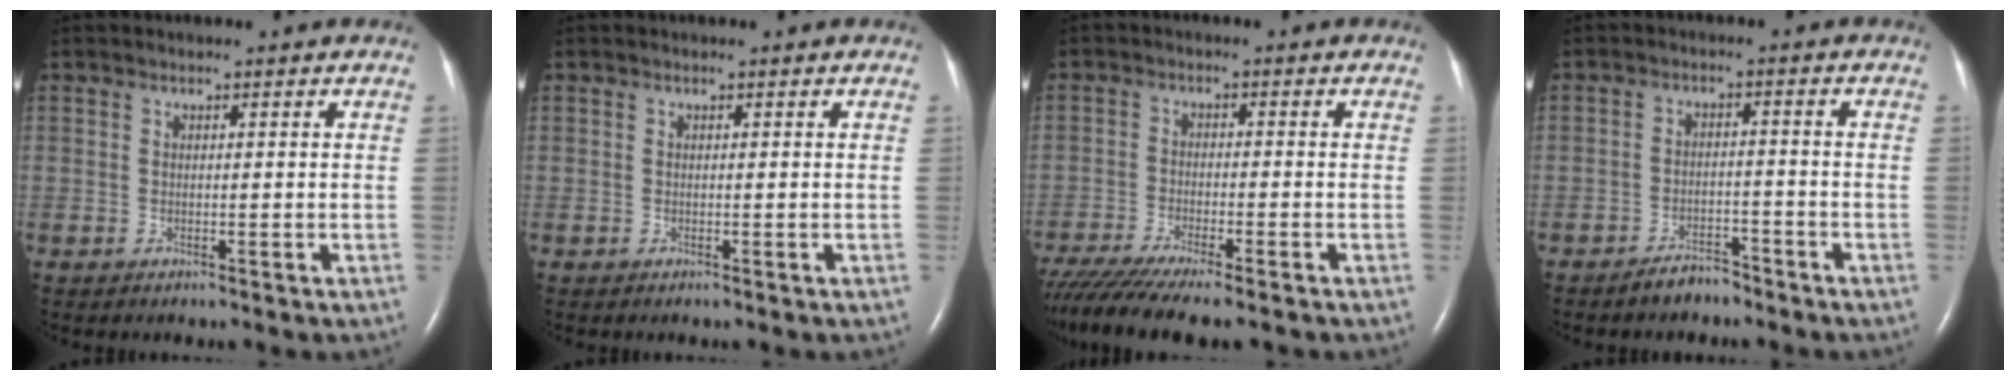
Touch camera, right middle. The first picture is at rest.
{"total": 0.0}
{"total": 11.8, "force": [-9.9, 0.7, 6.3], "torque": [-0.100, -0.025, -0.157]}
{"total": 3.4, "force": [-3.1, 1.2, 1.0], "torque": [-0.022, 0.001, -0.051]}